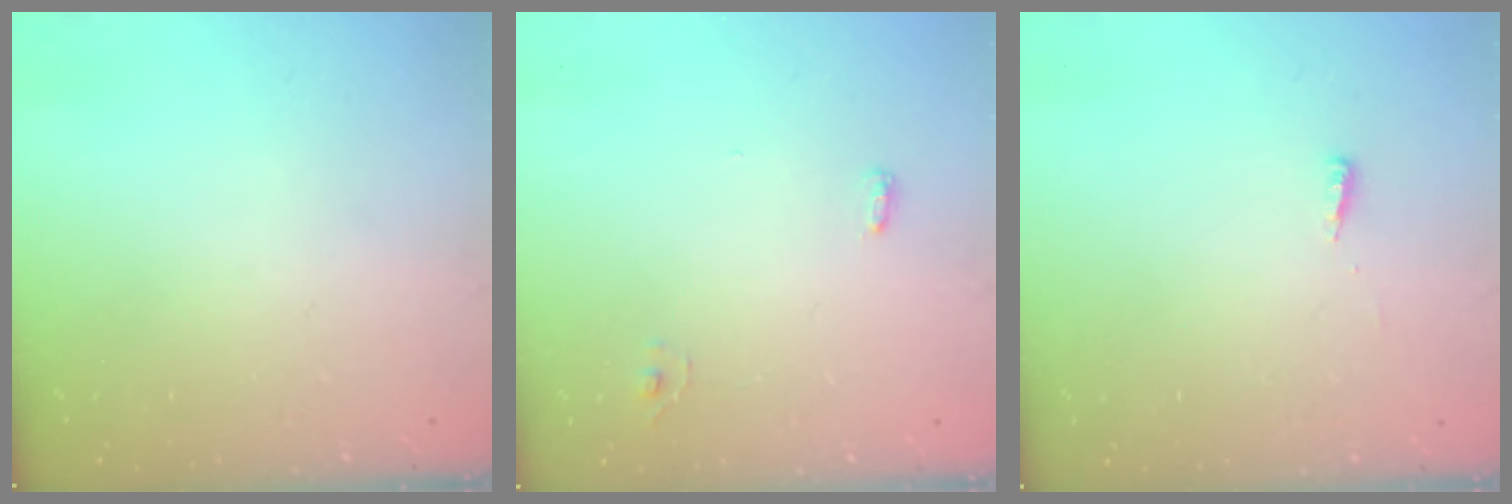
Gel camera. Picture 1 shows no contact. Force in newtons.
{"total": 4.1, "press": 3.5, "slide": 2.2}
{"total": 3.1, "press": 3.0, "slide": 0.9}